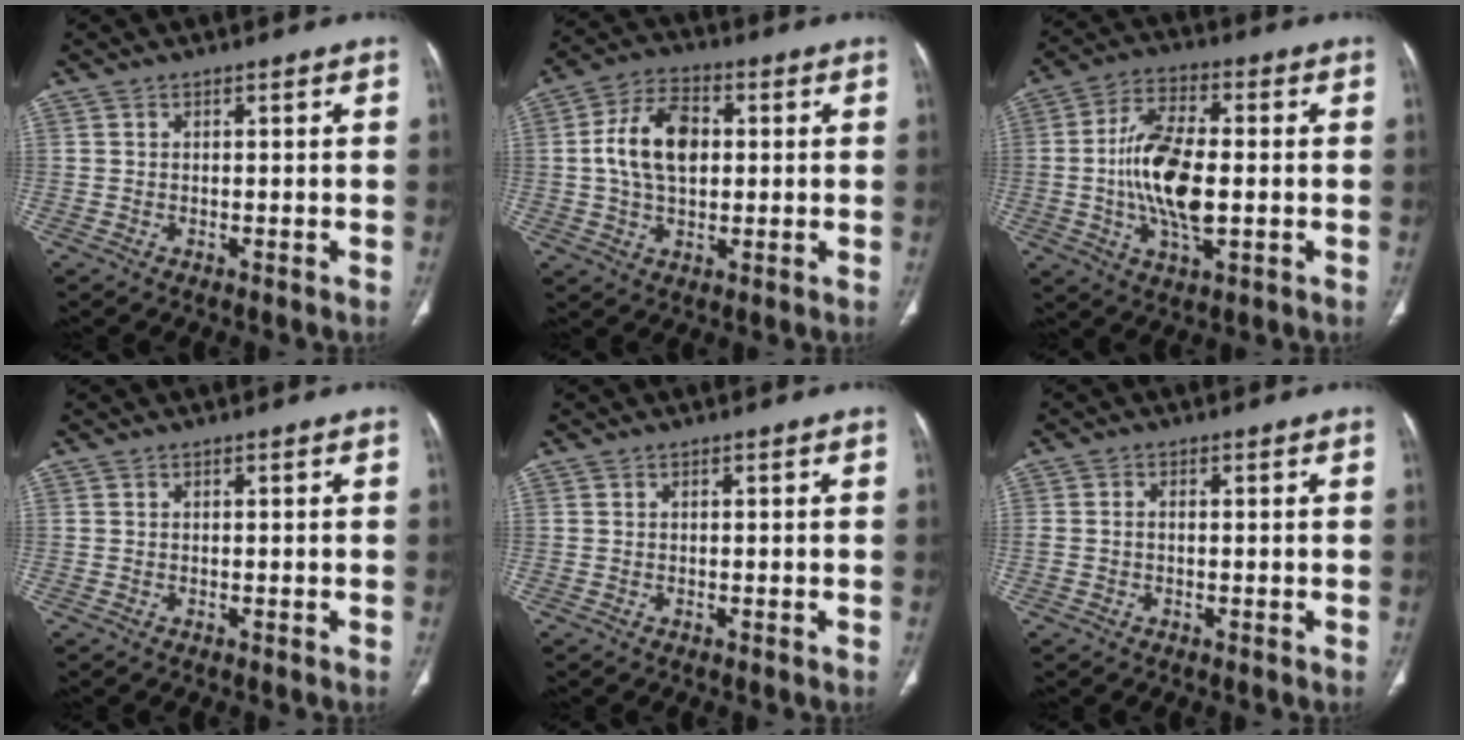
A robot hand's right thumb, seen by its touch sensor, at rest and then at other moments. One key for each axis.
{"total": 11.8, "fx": 1.3, "fy": 7.4, "fz": 9.1, "tx": -0.158, "ty": 0.013, "tz": 0.019}
{"total": 14.6, "fx": -1.1, "fy": 6.7, "fz": 13.0, "tx": -0.249, "ty": 0.008, "tz": -0.021}
{"total": 0.0}
{"total": 0.0}
{"total": 1.4, "fx": -0.2, "fy": 1.0, "fz": 1.0, "tx": -0.025, "ty": 0.005, "tz": -0.003}